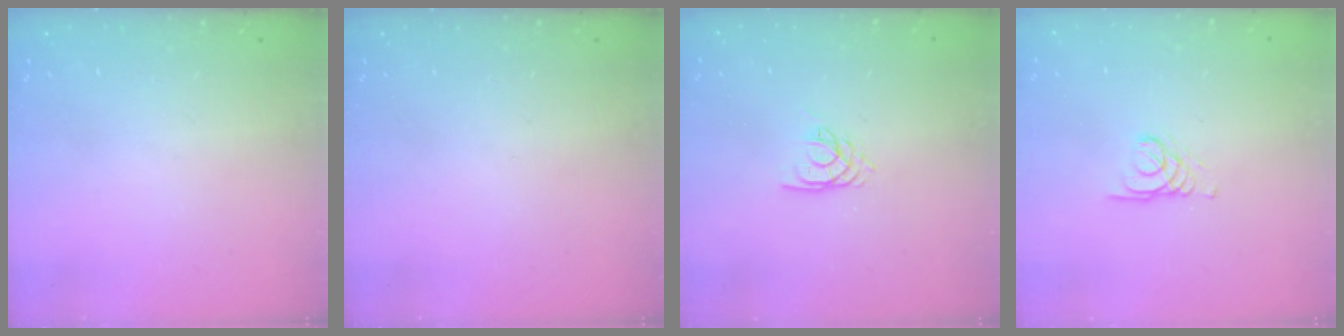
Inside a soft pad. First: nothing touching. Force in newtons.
{"total": 0.0}
{"total": 2.7, "press": 2.7, "slide": 0.1}
{"total": 1.7, "press": 1.7, "slide": 0.2}